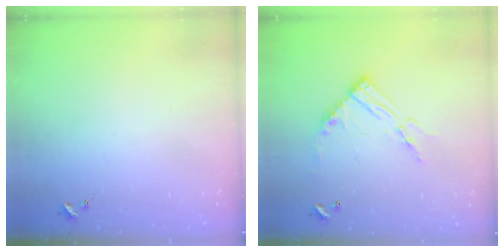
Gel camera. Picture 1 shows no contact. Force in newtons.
{"total": 13.1, "press": 13.0, "slide": 1.2}